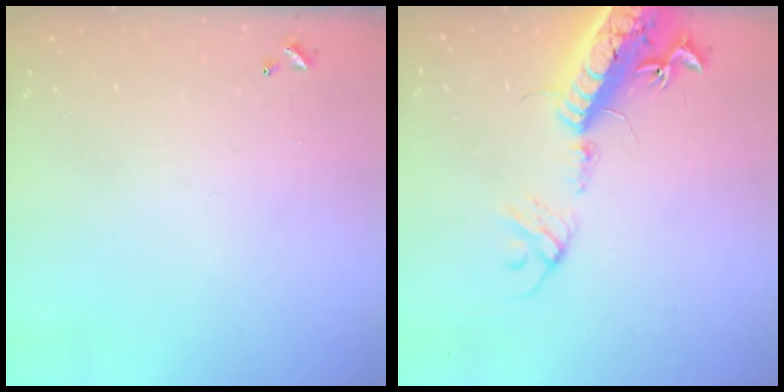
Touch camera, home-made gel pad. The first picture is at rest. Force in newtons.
{"total": 22.7, "press": 22.1, "slide": 4.9}